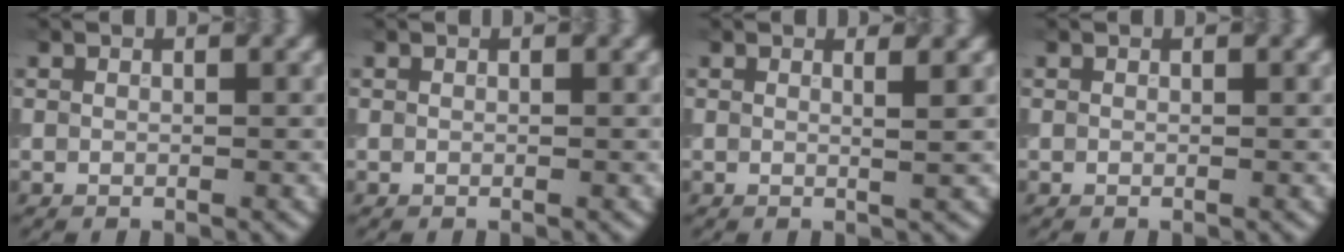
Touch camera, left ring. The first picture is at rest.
{"total": 0.0}
{"total": 1.8, "force": [0.5, 0.7, 1.6], "torque": [-0.017, 0.002, -0.006]}
{"total": 0.0}